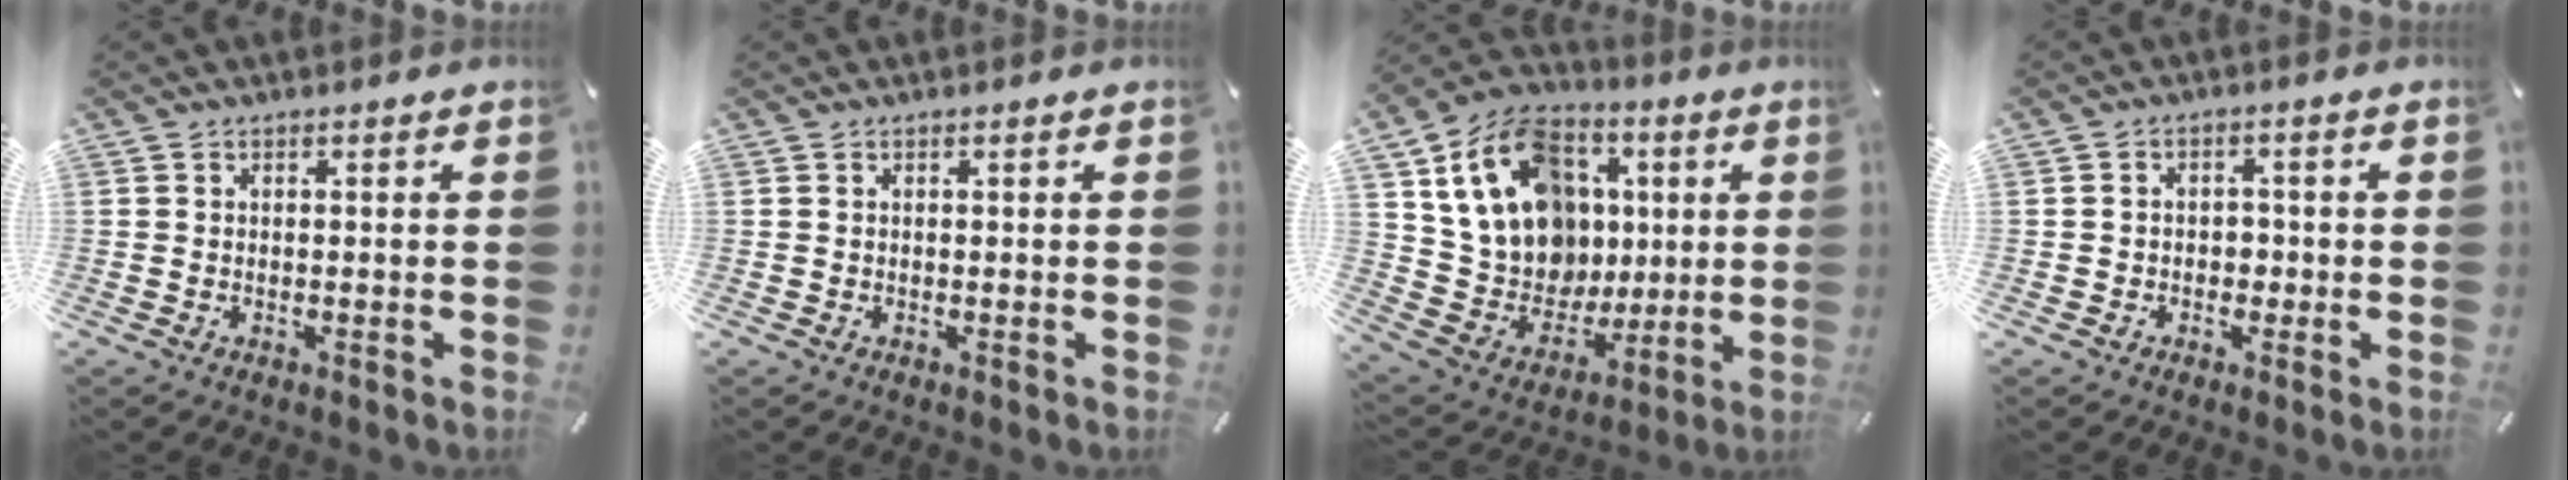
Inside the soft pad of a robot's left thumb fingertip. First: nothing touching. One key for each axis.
{"total": 0.0}
{"total": 19.3, "fx": 5.5, "fy": 15.9, "fz": 9.5, "tx": -0.169, "ty": -0.030, "tz": 0.115}
{"total": 2.7, "fx": -0.7, "fy": 2.3, "fz": 1.3, "tx": -0.025, "ty": 0.006, "tz": -0.017}